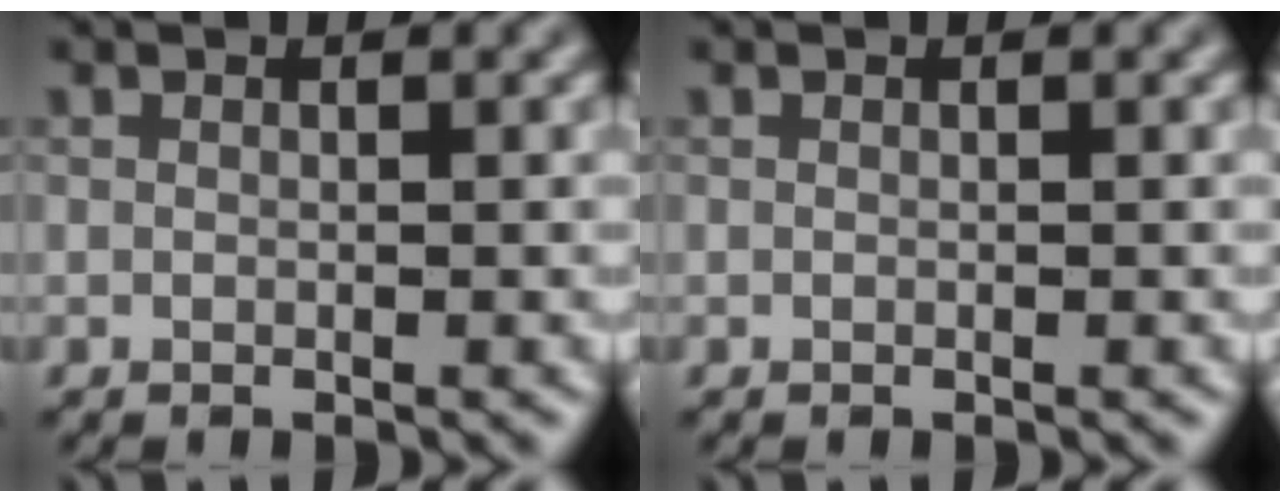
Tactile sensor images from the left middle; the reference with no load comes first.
{"total": 0.0}